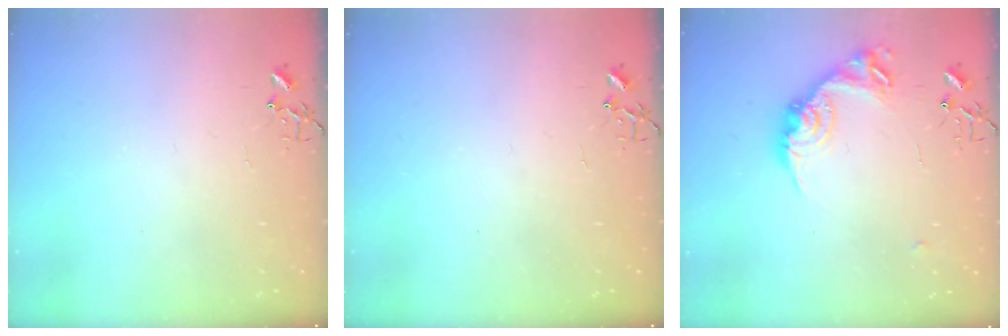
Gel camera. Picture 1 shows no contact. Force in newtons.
{"total": 0.0}
{"total": 14.6, "press": 14.6, "slide": 0.7}